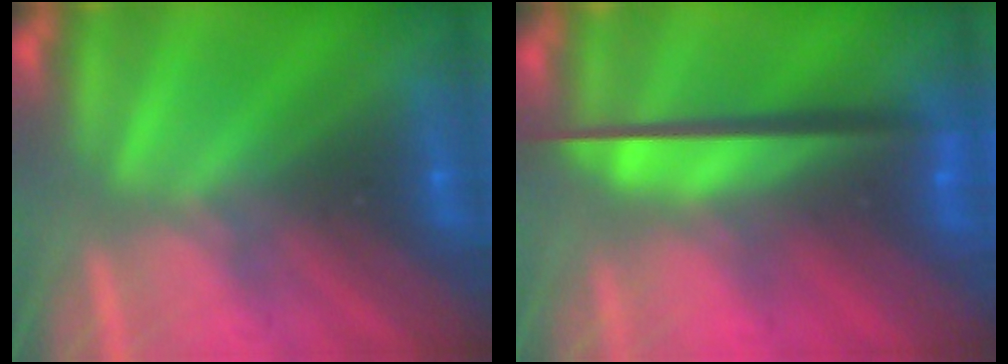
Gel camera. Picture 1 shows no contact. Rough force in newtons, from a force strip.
{"total": 8.7}